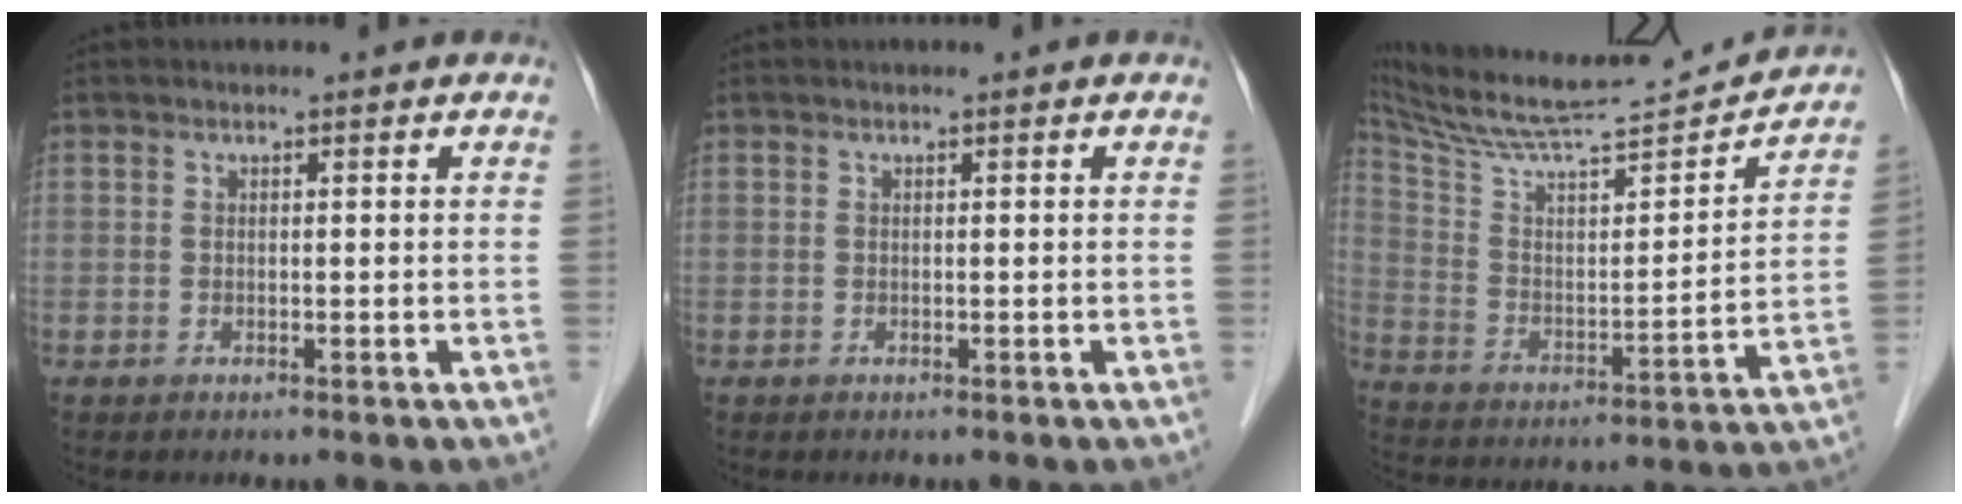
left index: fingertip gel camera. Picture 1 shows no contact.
{"total": 0.0}
{"total": 23.7, "force": [22.1, 1.2, 8.3], "torque": [-0.147, -0.021, 0.336]}